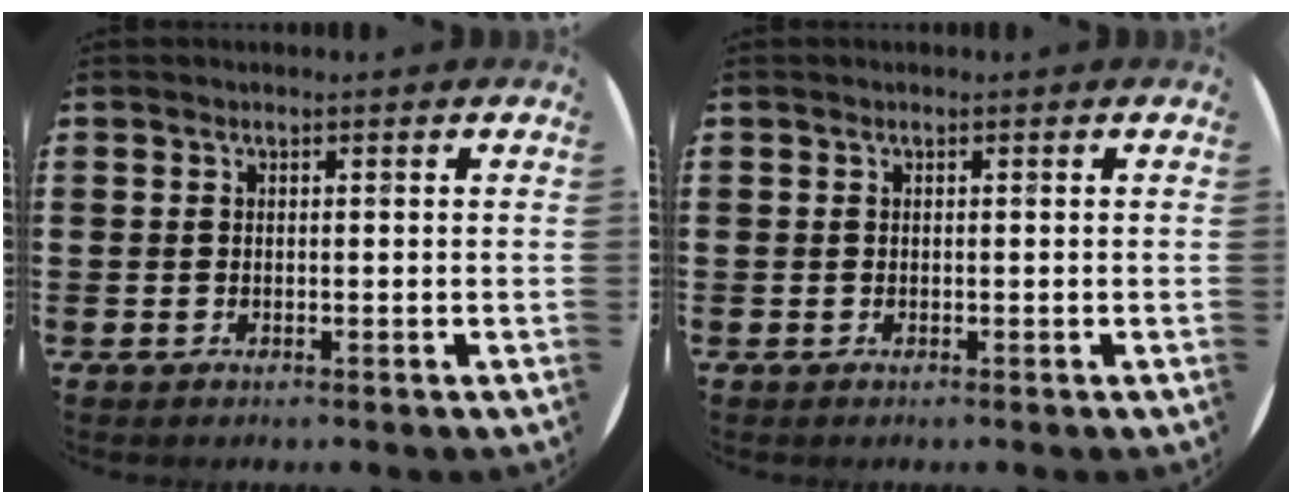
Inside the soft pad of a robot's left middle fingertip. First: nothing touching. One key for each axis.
{"total": 0.0}